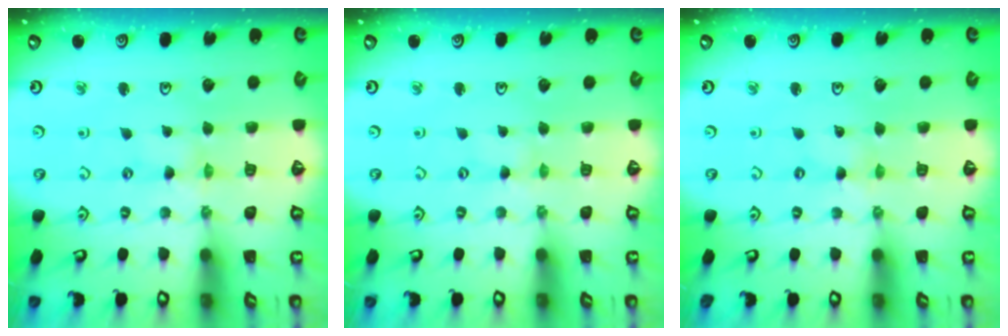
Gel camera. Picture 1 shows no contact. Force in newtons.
{"total": 0.0}
{"total": 0.0}